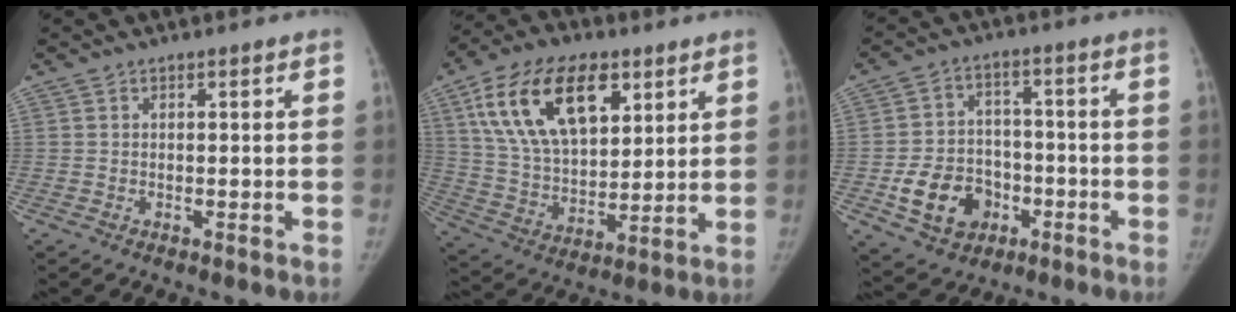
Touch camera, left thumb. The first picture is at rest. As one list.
[{"total": 20.8, "force": [9.3, 11.5, 14.6], "torque": [-0.234, -0.025, 0.172]}, {"total": 11.9, "force": [-4.2, 9.4, 5.9], "torque": [-0.067, 0.026, -0.064]}]